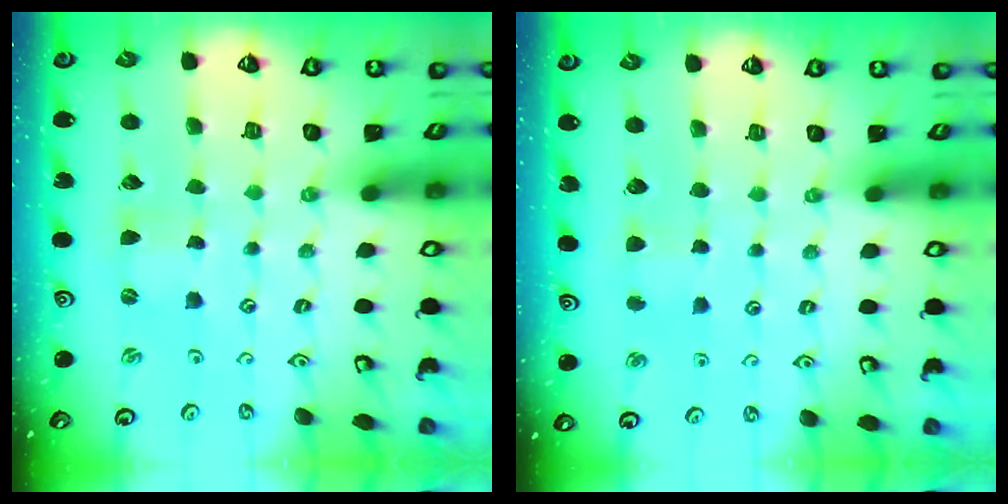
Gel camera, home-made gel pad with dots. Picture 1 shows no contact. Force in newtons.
{"total": 2.8, "press": 2.7, "slide": 0.4}